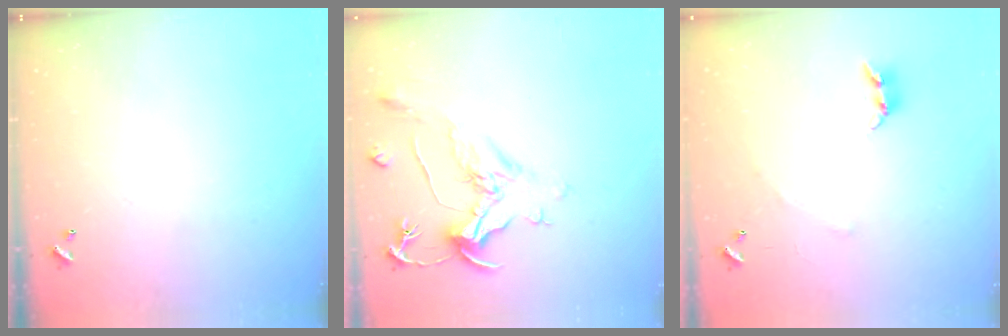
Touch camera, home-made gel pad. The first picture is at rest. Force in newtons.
{"total": 2.1, "press": 1.6, "slide": 1.4}
{"total": 3.6, "press": 3.6, "slide": 0.6}